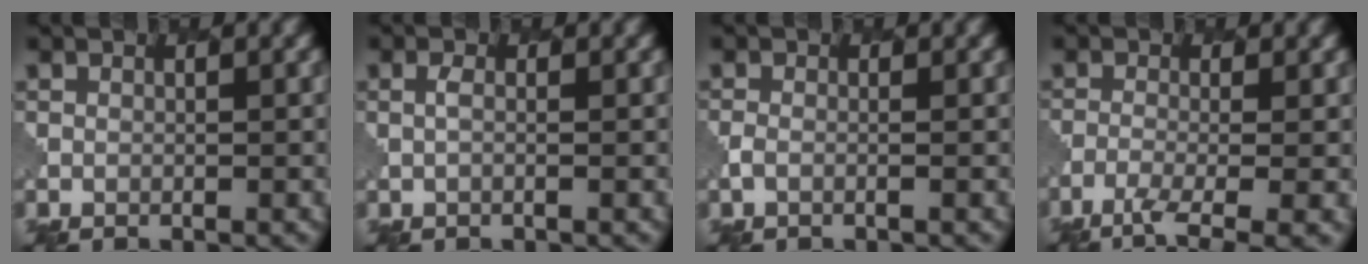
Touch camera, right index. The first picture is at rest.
{"total": 0.7, "force": [0.1, 0.1, 0.6], "torque": [-0.015, 0.001, 0.000]}
{"total": 0.7, "force": [-0.4, 0.3, 0.5], "torque": [-0.009, -0.001, -0.015]}
{"total": 4.1, "force": [-2.0, 1.1, 3.4], "torque": [-0.058, -0.005, -0.042]}